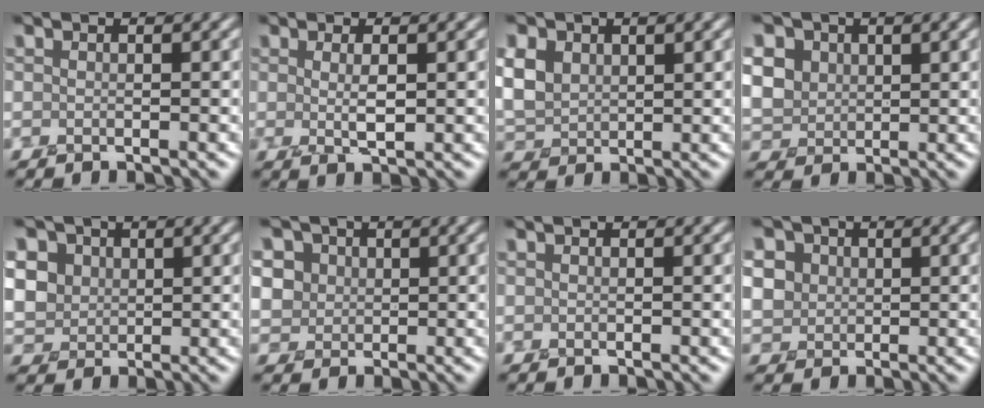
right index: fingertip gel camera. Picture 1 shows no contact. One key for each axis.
{"total": 1.9, "fx": 0.4, "fy": 0.3, "fz": 1.9, "tx": -0.036, "ty": 0.001, "tz": 0.011}
{"total": 3.7, "fx": 2.0, "fy": 2.8, "fz": 1.5, "tx": -0.053, "ty": 0.013, "tz": 0.040}
{"total": 8.3, "fx": 4.0, "fy": 6.4, "fz": 3.4, "tx": -0.096, "ty": 0.033, "tz": 0.069}
{"total": 10.0, "fx": 4.7, "fy": 7.9, "fz": 4.0, "tx": -0.105, "ty": 0.033, "tz": 0.079}
{"total": 6.9, "fx": 3.4, "fy": 5.5, "fz": 2.5, "tx": -0.058, "ty": 0.036, "tz": 0.046}
{"total": 0.0}
{"total": 5.0, "fx": 1.9, "fy": 4.3, "fz": 1.6, "tx": -0.050, "ty": 0.031, "tz": 0.031}